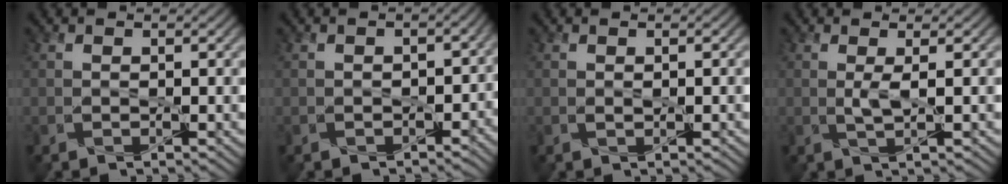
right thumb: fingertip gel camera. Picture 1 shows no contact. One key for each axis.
{"total": 2.7, "fx": -1.2, "fy": 2.1, "fz": 1.2, "tx": -0.008, "ty": -0.013, "tz": -0.012}
{"total": 0.6, "fx": 0.0, "fy": 0.3, "fz": 0.5, "tx": -0.009, "ty": -0.002, "tz": 0.001}
{"total": 1.8, "fx": 0.4, "fy": 0.2, "fz": 1.7, "tx": -0.039, "ty": 0.004, "tz": 0.005}